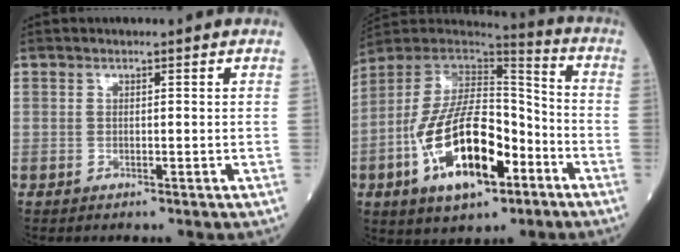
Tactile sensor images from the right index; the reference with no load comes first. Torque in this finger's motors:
{"motor_torque": [1.34, -0.80, 1.05, 0.21]}